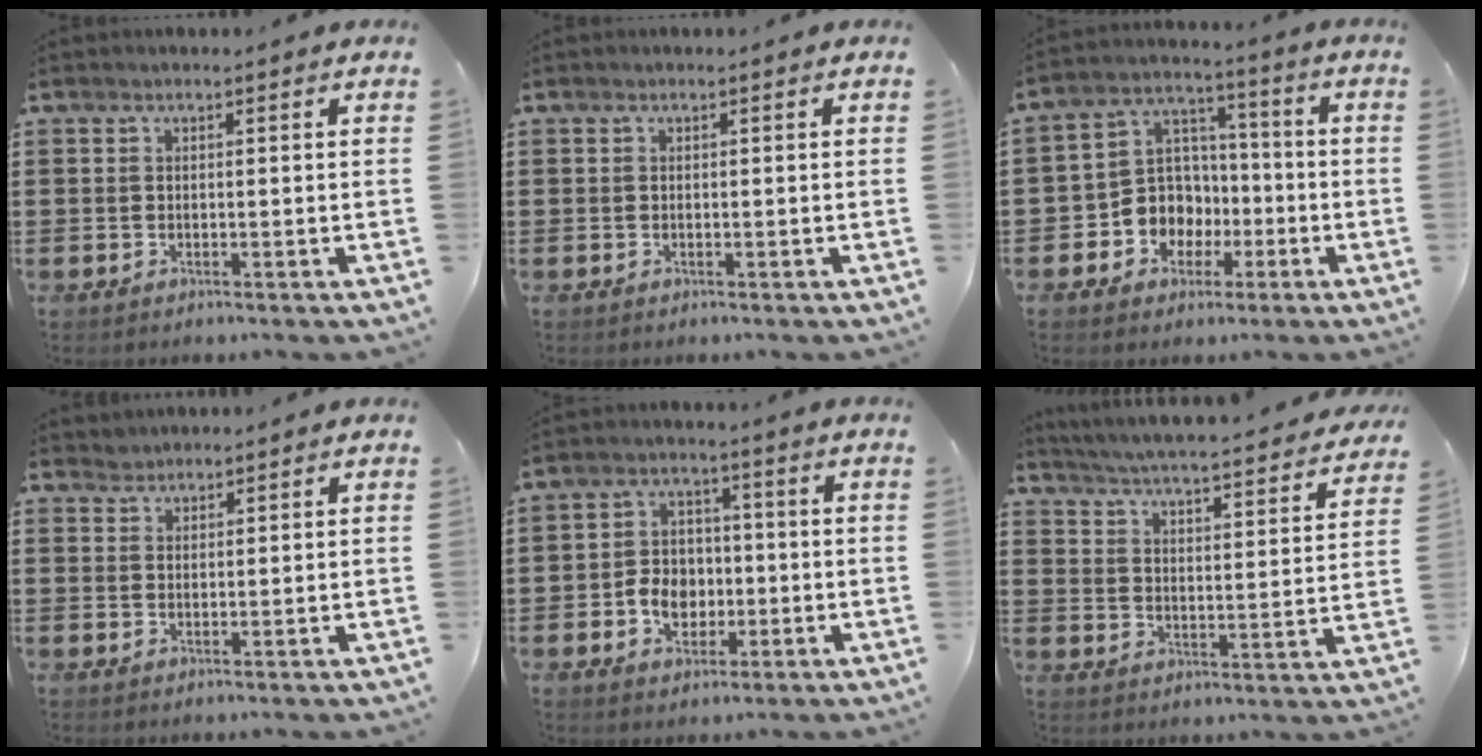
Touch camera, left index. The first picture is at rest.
{"total": 0.0}
{"total": 8.3, "force": [-2.6, 7.6, 2.1], "torque": [-0.086, 0.008, -0.050]}
{"total": 1.5, "force": [1.4, 0.4, -0.3], "torque": [0.001, 0.000, 0.029]}
{"total": 5.9, "force": [-1.4, 4.8, 3.2], "torque": [-0.067, 0.006, -0.030]}
{"total": 4.1, "force": [3.9, -0.5, 1.2], "torque": [-0.045, -0.039, 0.057]}